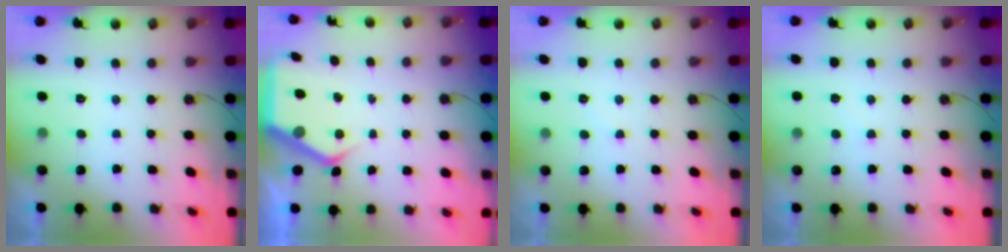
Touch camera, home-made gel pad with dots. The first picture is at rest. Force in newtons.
{"total": 5.6, "press": 5.5, "slide": 0.5}
{"total": 4.6, "press": 4.5, "slide": 0.8}
{"total": 2.4, "press": 2.4, "slide": 0.4}